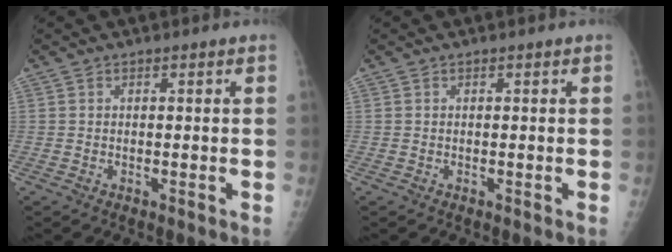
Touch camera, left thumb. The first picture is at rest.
{"total": 0.0}